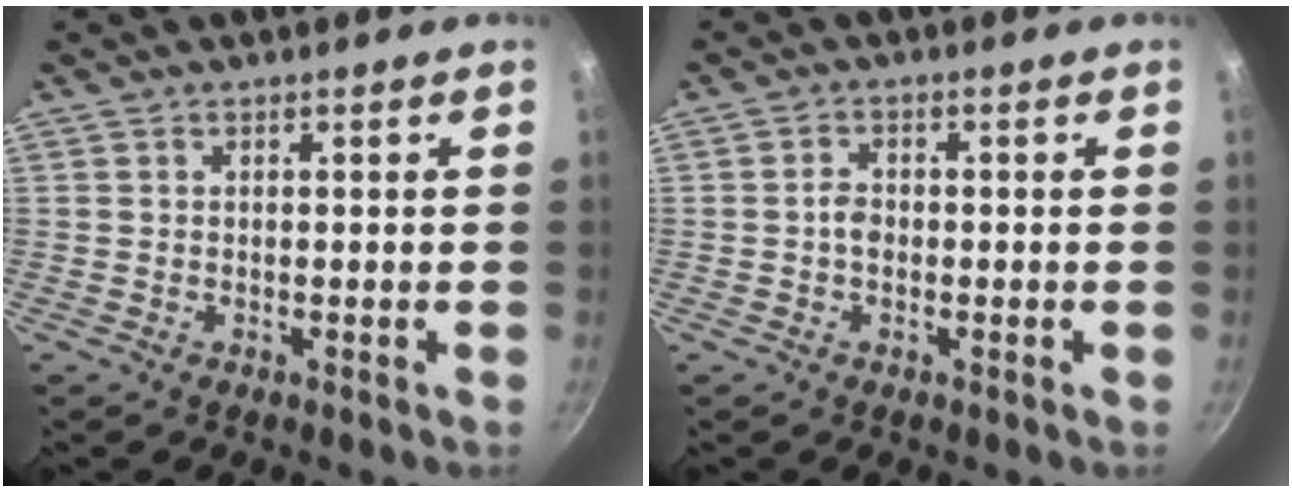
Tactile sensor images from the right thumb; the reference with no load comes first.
{"total": 2.4, "force": [-0.4, 1.8, 1.5], "torque": [-0.021, 0.010, -0.008]}